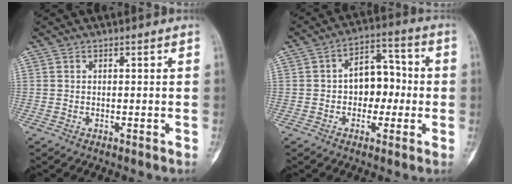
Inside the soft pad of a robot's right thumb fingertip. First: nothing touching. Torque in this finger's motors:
{"motor_torque": [-0.50, 0.89, 0.20, -0.11, 0.05]}